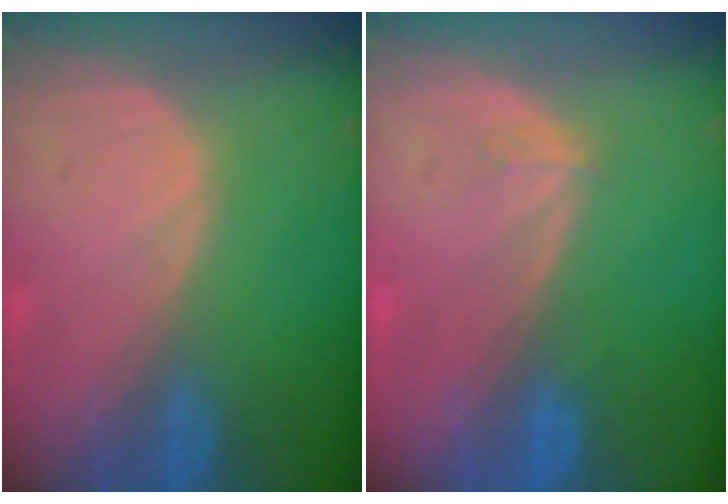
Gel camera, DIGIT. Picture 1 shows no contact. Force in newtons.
{"total": 0.9, "press": 0.8, "slide": 0.2}